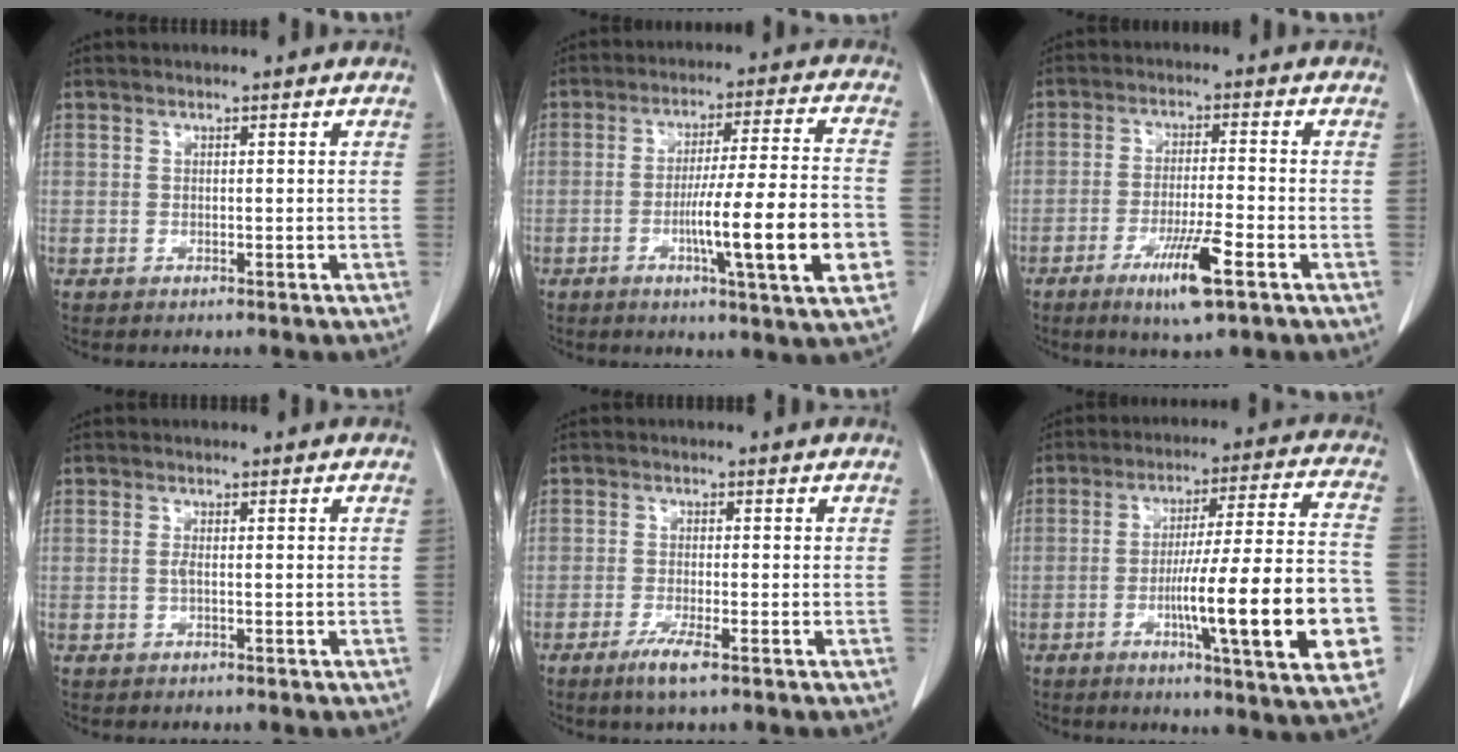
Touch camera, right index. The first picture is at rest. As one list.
[{"total": 15.8, "force": [-4.4, 0.0, 15.2], "torque": [-0.226, -0.008, -0.069]}, {"total": 8.2, "force": [-4.3, 0.3, 7.0], "torque": [-0.125, -0.016, -0.071]}, {"total": 1.0, "force": [-0.1, 0.1, 0.9], "torque": [-0.021, -0.001, -0.002]}, {"total": 3.6, "force": [-2.2, 0.1, 2.9], "torque": [-0.059, -0.009, -0.042]}, {"total": 21.5, "force": [-5.7, 1.1, 20.7], "torque": [-0.255, 0.003, -0.078]}]